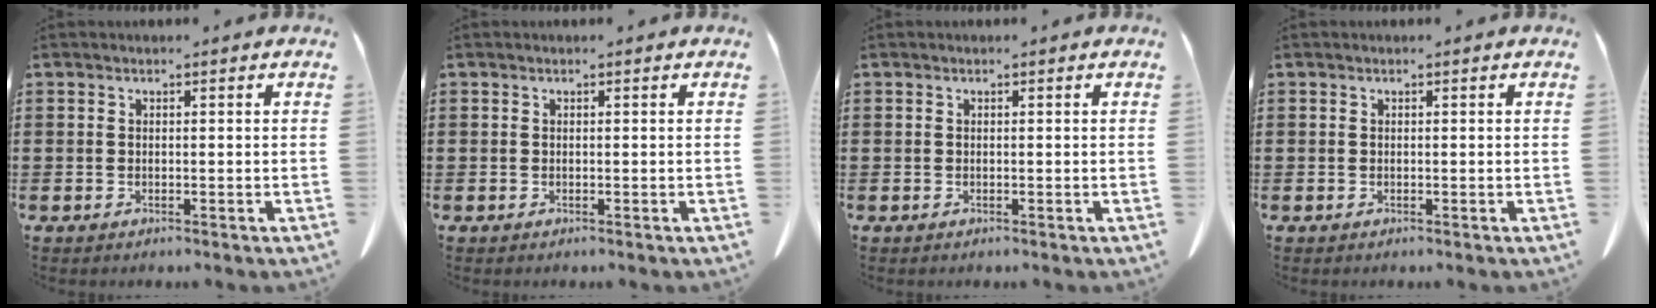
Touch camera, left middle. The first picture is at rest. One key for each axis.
{"total": 0.0}
{"total": 0.0}
{"total": 0.0}